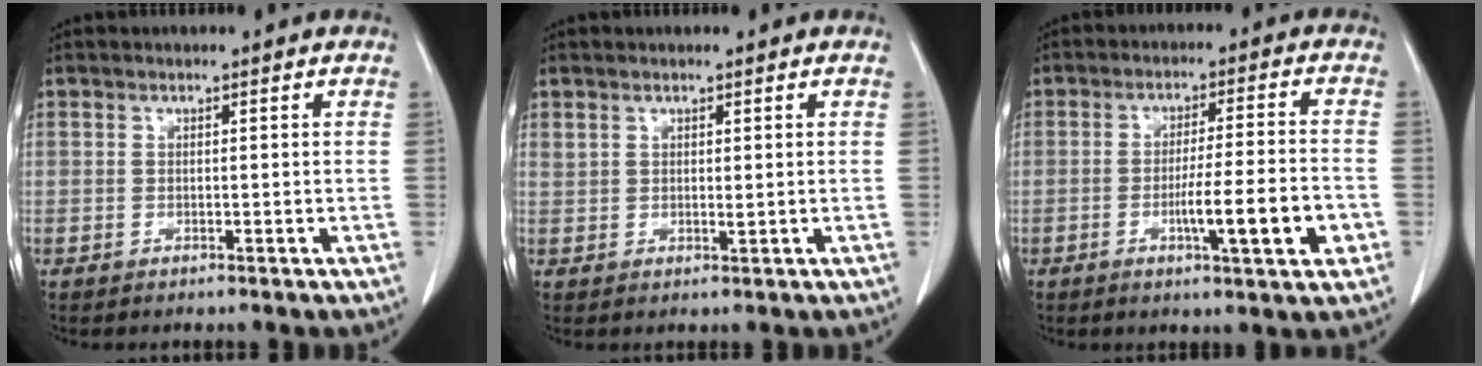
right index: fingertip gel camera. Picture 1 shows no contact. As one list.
[{"total": 1.3, "force": [0.8, 0.5, 0.9], "torque": [-0.024, -0.004, 0.021]}, {"total": 9.5, "force": [-3.1, 0.6, 8.9], "torque": [-0.141, -0.003, -0.047]}]